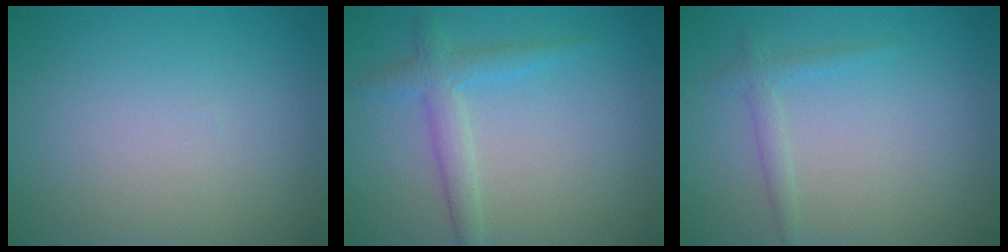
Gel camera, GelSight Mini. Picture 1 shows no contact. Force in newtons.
{"total": 2.8, "press": 2.8, "slide": 0.1}
{"total": 1.3, "press": 1.3, "slide": 0.0}